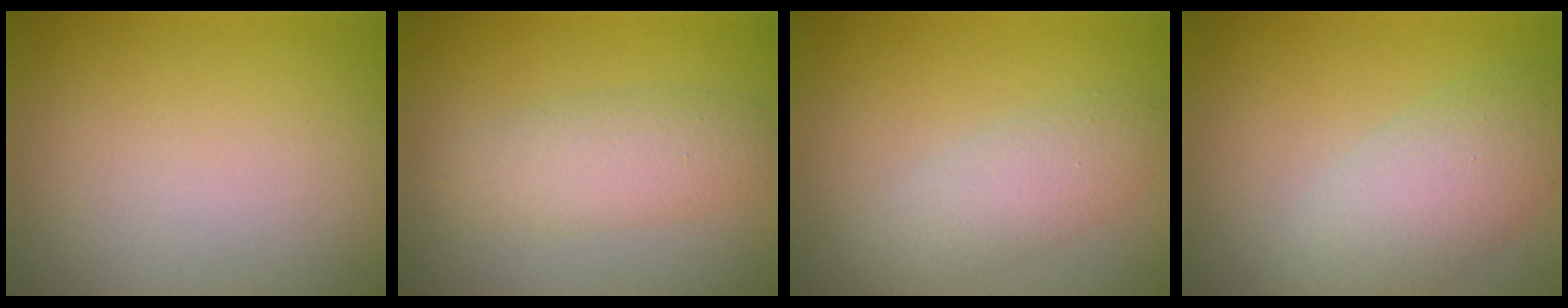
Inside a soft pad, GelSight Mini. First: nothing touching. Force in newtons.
{"total": 3.0, "press": 3.0, "slide": 0.1}
{"total": 2.8, "press": 2.8, "slide": 0.1}
{"total": 4.9, "press": 4.9, "slide": 0.4}